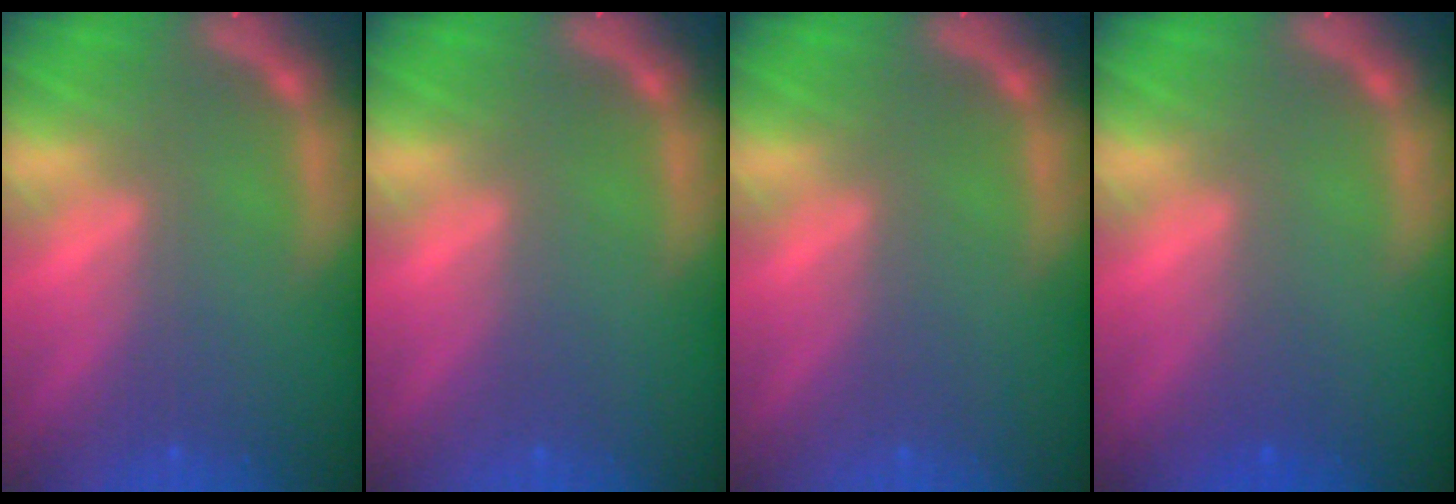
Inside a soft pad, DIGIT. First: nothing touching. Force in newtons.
{"total": 0.0}
{"total": 0.0}
{"total": 0.9}